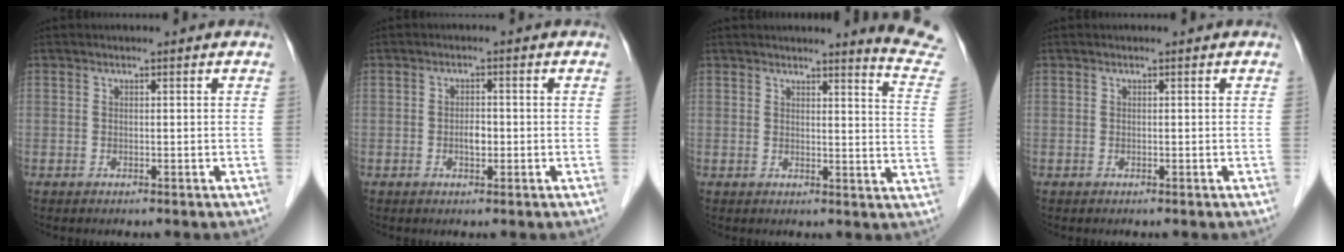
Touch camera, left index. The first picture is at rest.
{"total": 1.9, "force": [-0.5, 0.9, 1.6], "torque": [-0.026, 0.003, -0.008]}
{"total": 9.1, "force": [8.9, -1.3, 1.3], "torque": [-0.012, -0.092, 0.079]}
{"total": 0.0}